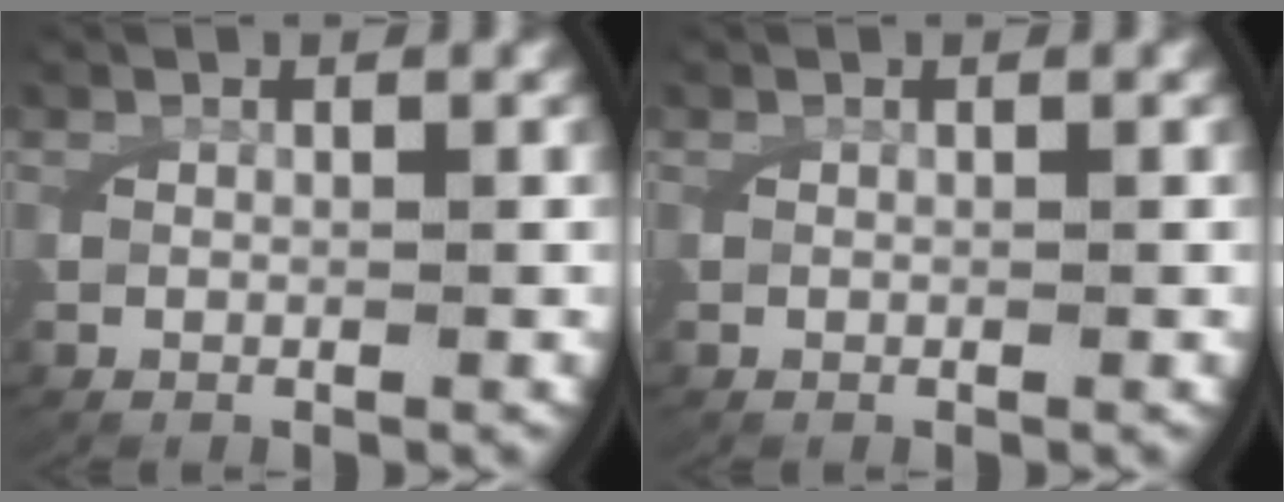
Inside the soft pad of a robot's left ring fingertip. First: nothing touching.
{"total": 0.0}